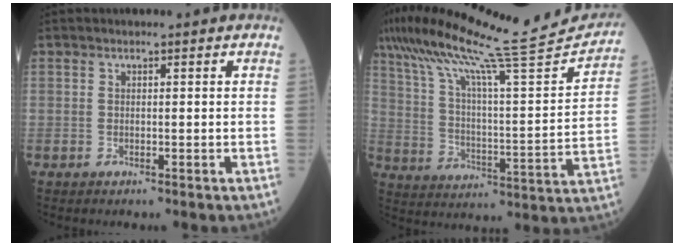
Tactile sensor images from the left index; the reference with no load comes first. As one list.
[{"total": 25.6, "force": [22.8, -0.2, 11.8], "torque": [-0.209, -0.026, 0.336]}]